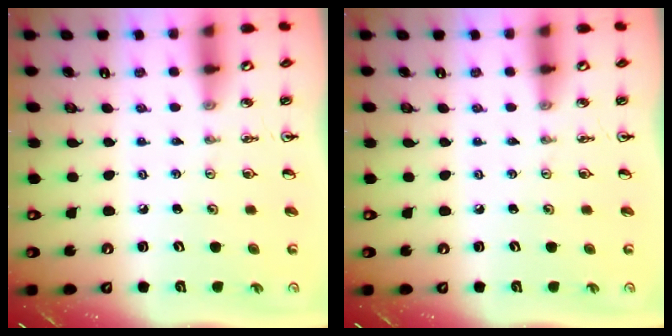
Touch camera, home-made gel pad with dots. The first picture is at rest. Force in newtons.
{"total": 0.0}